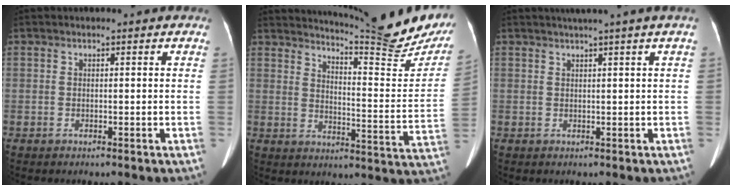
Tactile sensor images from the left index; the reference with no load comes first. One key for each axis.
{"total": 20.7, "fx": 19.2, "fy": 1.2, "fz": 7.7, "tx": -0.111, "ty": -0.095, "tz": 0.231}
{"total": 3.5, "fx": 2.5, "fy": -1.1, "fz": 2.1, "tx": -0.024, "ty": 0.008, "tz": 0.040}